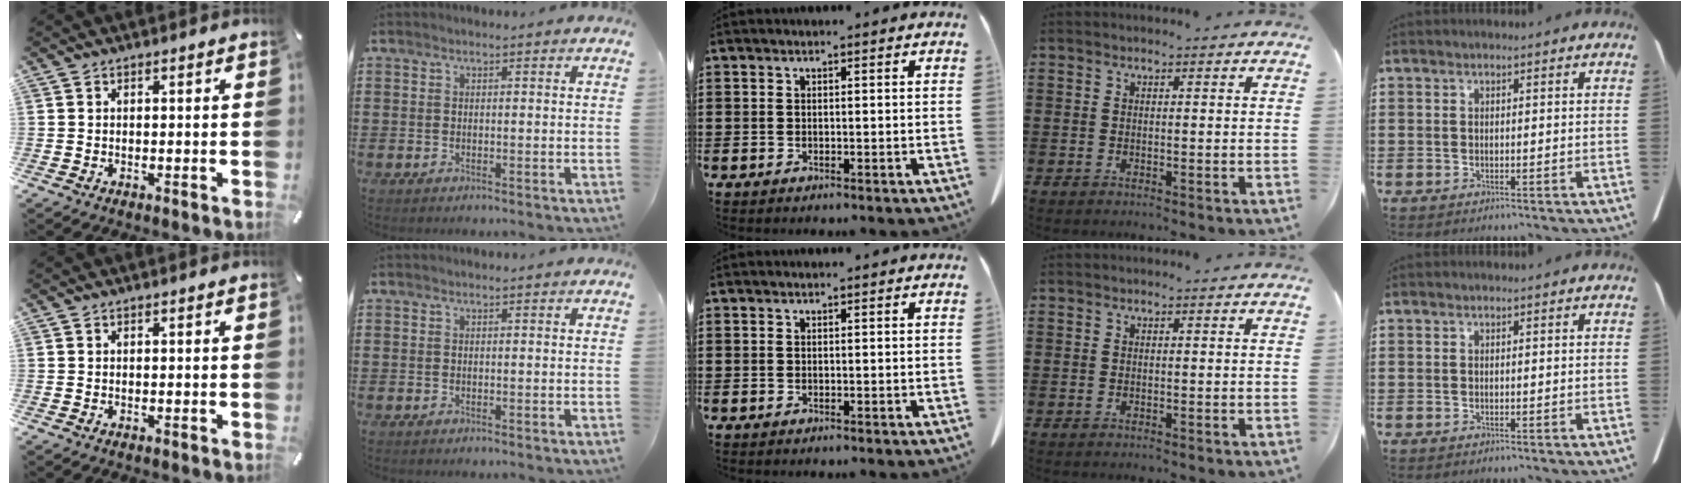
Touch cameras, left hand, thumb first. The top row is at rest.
{}